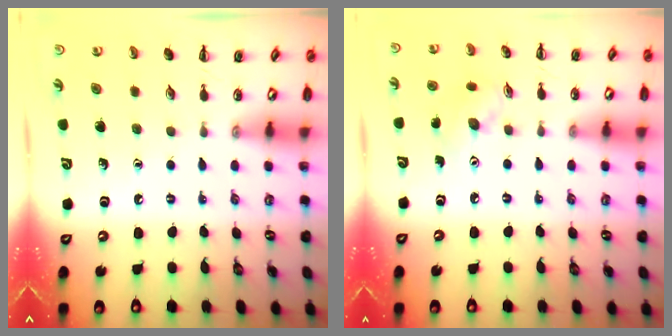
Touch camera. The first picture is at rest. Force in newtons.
{"total": 6.4, "press": 6.4, "slide": 0.3}